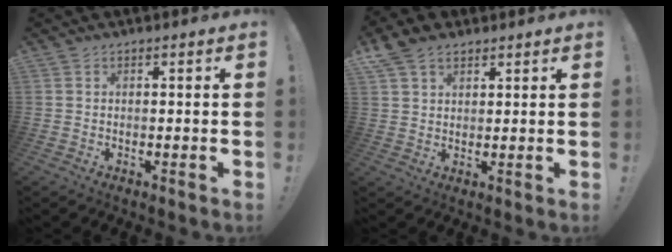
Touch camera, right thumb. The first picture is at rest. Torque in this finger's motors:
{"motor_torque": [-0.28, 0.65, -0.19, 0.30, 0.13]}